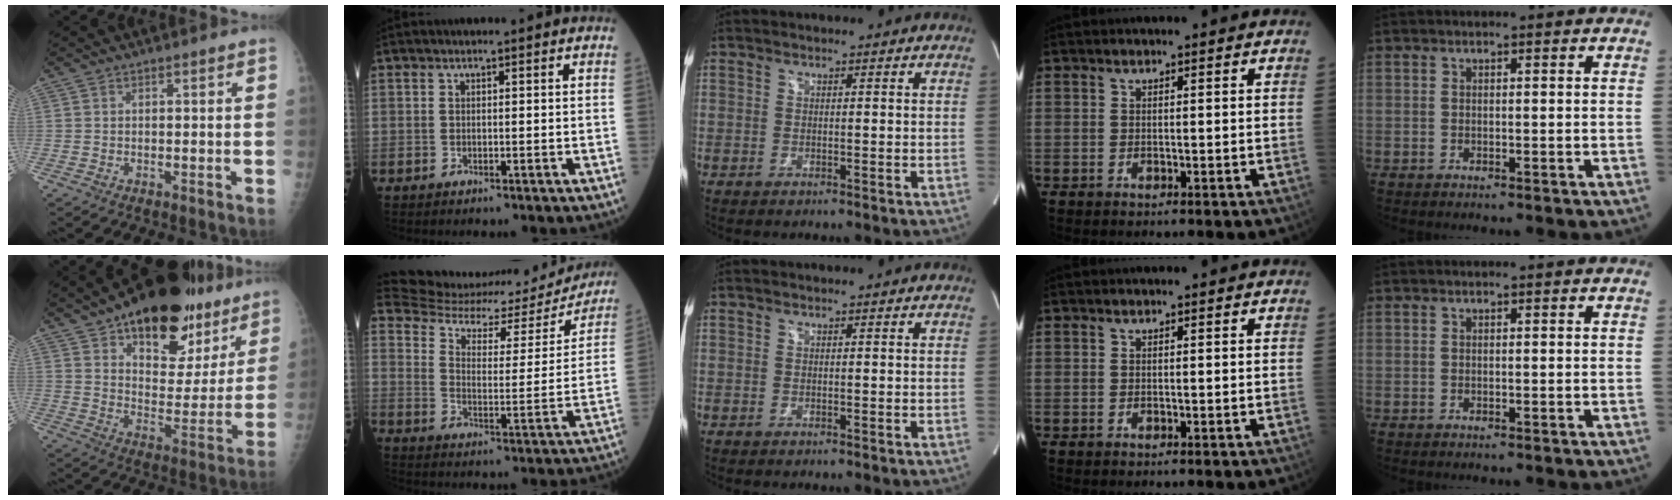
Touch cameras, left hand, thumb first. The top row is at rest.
{"thumb": {"total": 25.6, "force": [16.1, 12.7, 15.3], "torque": [-0.175, -0.050, 0.239]}, "index": {"total": 19.8, "force": [19.3, 3.6, 2.6], "torque": [-0.044, -0.049, 0.256]}}